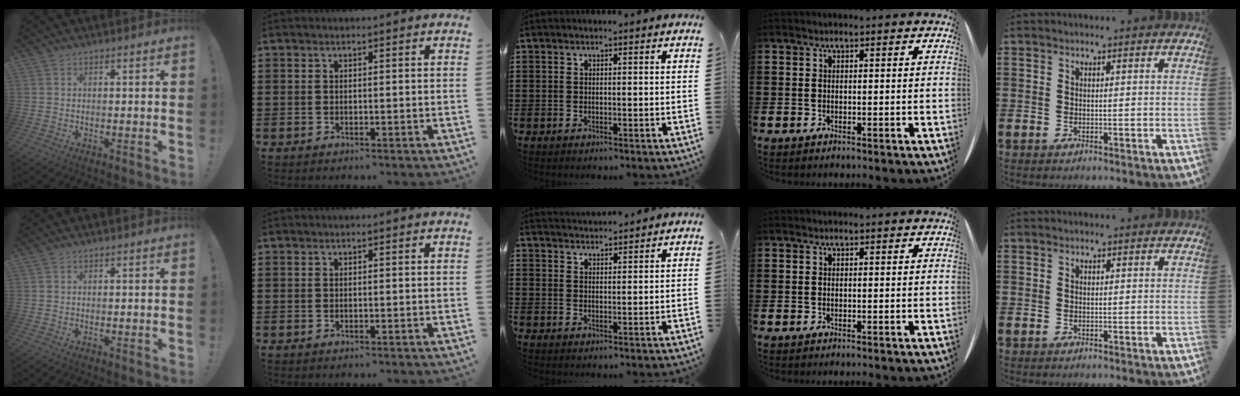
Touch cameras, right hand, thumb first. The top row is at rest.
{"middle": {"total": 2.4, "force": [2.4, 0.0, -0.2], "torque": [-0.004, -0.004, 0.046]}}